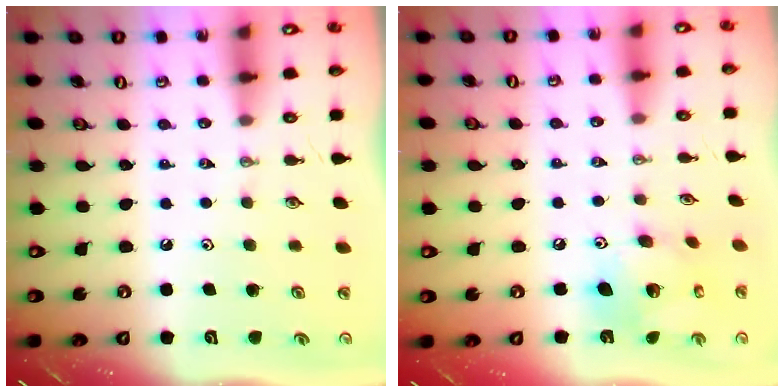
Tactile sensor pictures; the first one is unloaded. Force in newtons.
{"total": 12.9, "press": 12.8, "slide": 0.9}